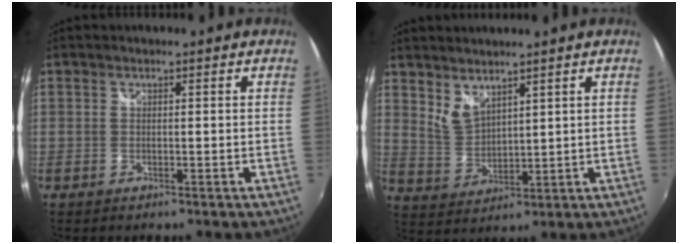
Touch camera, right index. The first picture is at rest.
{"total": 5.4, "force": [4.4, 2.0, 2.5], "torque": [-0.044, -0.003, 0.092]}